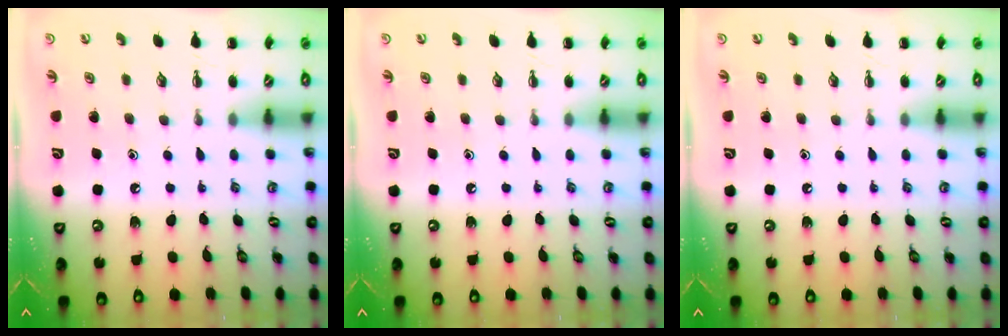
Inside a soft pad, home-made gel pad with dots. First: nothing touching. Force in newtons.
{"total": 0.0}
{"total": 0.0}